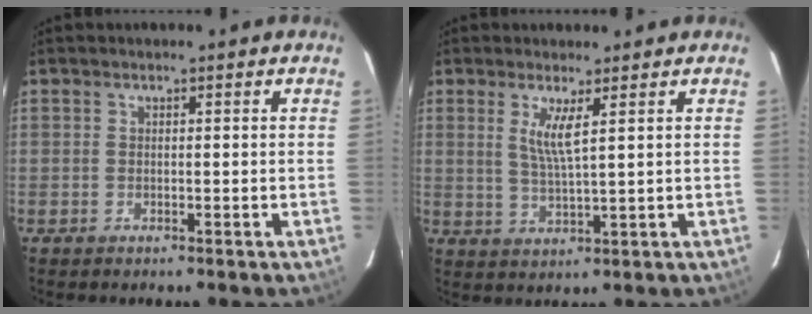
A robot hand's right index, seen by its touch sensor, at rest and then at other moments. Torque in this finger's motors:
{"motor_torque": [-0.01, -0.02, 0.12, 0.08]}